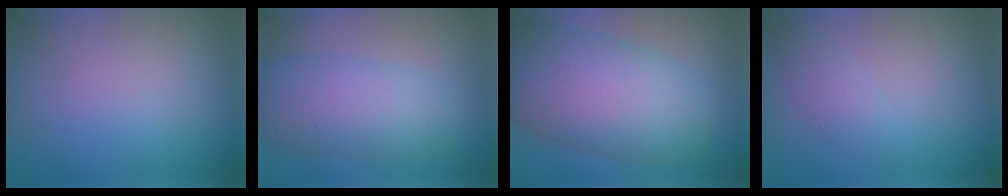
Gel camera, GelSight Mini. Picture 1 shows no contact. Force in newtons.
{"total": 6.3, "press": 6.3, "slide": 0.5}
{"total": 11.0, "press": 11.0, "slide": 0.4}
{"total": 1.7, "press": 1.7, "slide": 0.0}